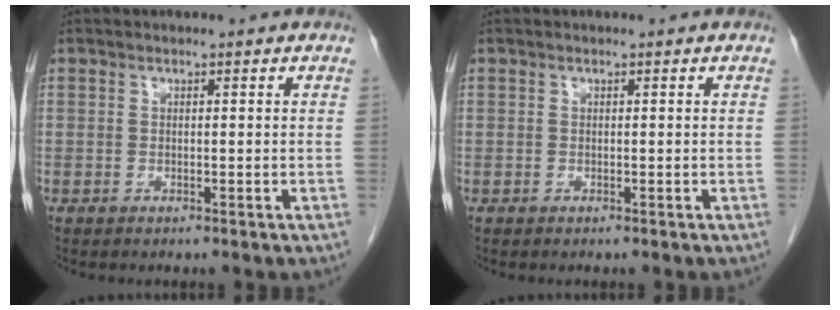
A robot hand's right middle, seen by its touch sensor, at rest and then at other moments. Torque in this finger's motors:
{"motor_torque": [0.00, 0.00, 0.00, 0.00]}